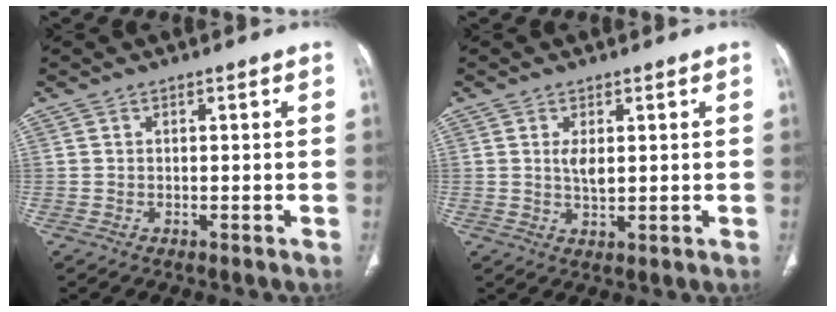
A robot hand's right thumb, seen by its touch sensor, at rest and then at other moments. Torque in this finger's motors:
{"motor_torque": [1.95, 3.06, 0.41, -0.09, 0.04]}